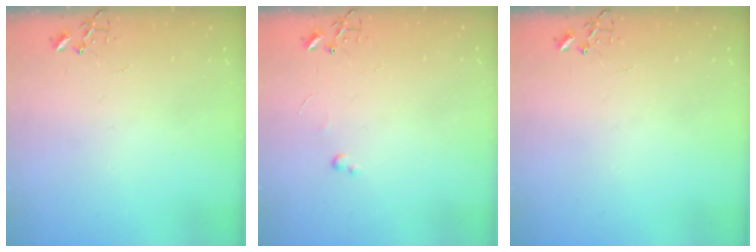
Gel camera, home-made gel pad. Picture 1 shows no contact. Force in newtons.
{"total": 2.6, "press": 2.6, "slide": 0.4}
{"total": 0.0}